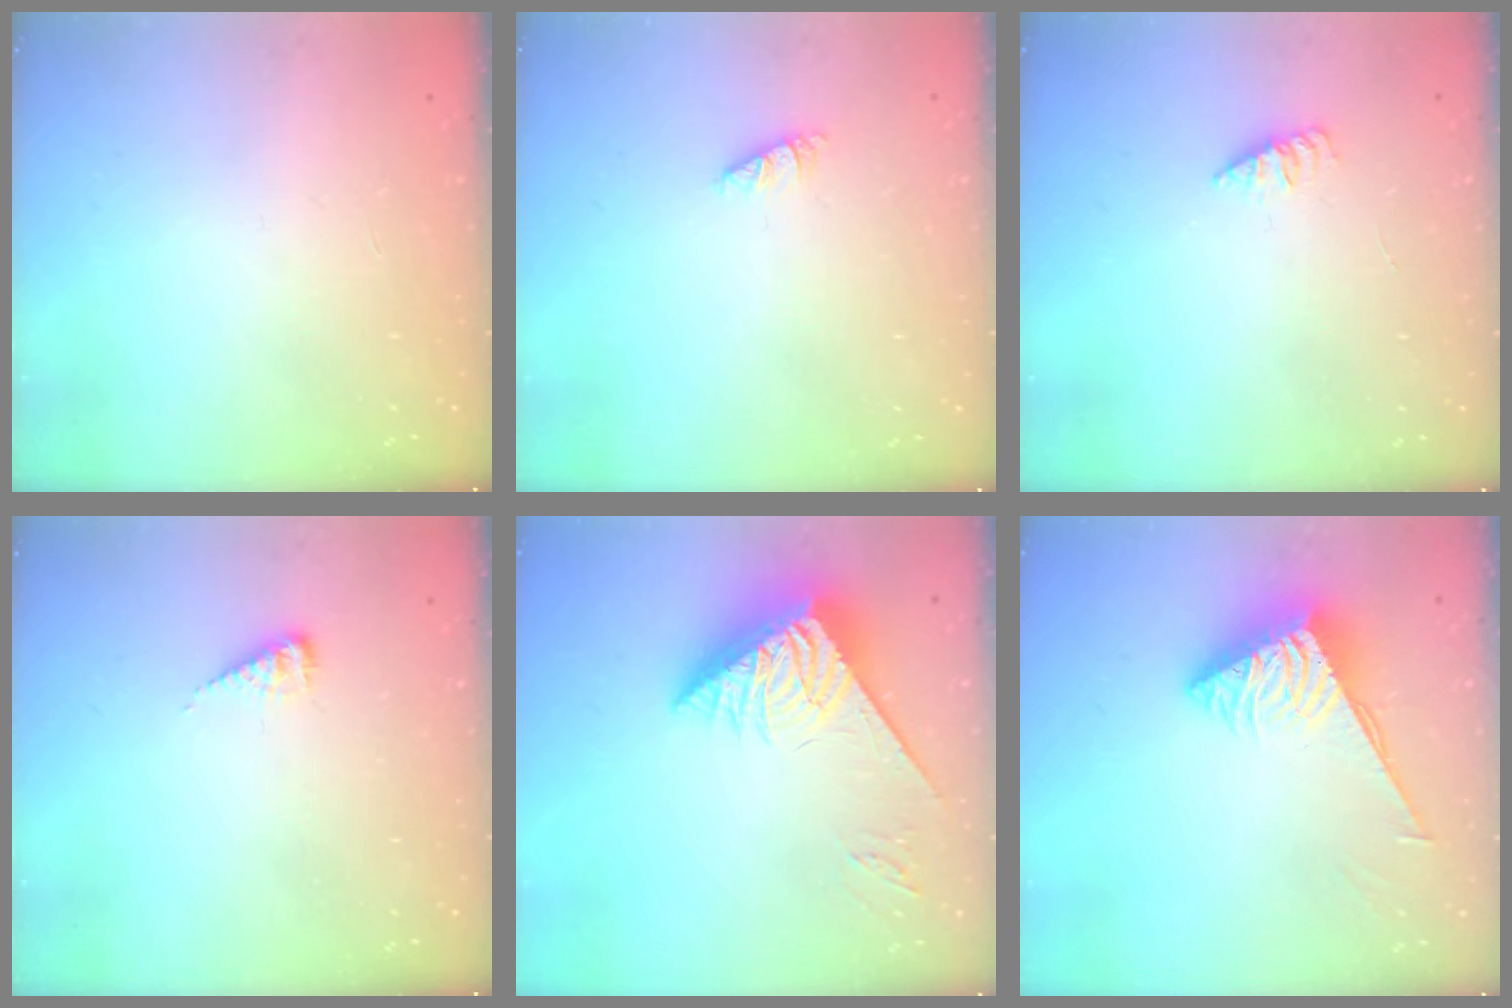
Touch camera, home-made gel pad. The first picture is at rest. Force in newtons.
{"total": 0.7, "press": 0.7, "slide": 0.1}
{"total": 1.8, "press": 1.8, "slide": 0.4}
{"total": 4.0, "press": 4.0, "slide": 0.5}
{"total": 8.0, "press": 7.5, "slide": 3.0}
{"total": 3.8, "press": 3.8, "slide": 0.4}